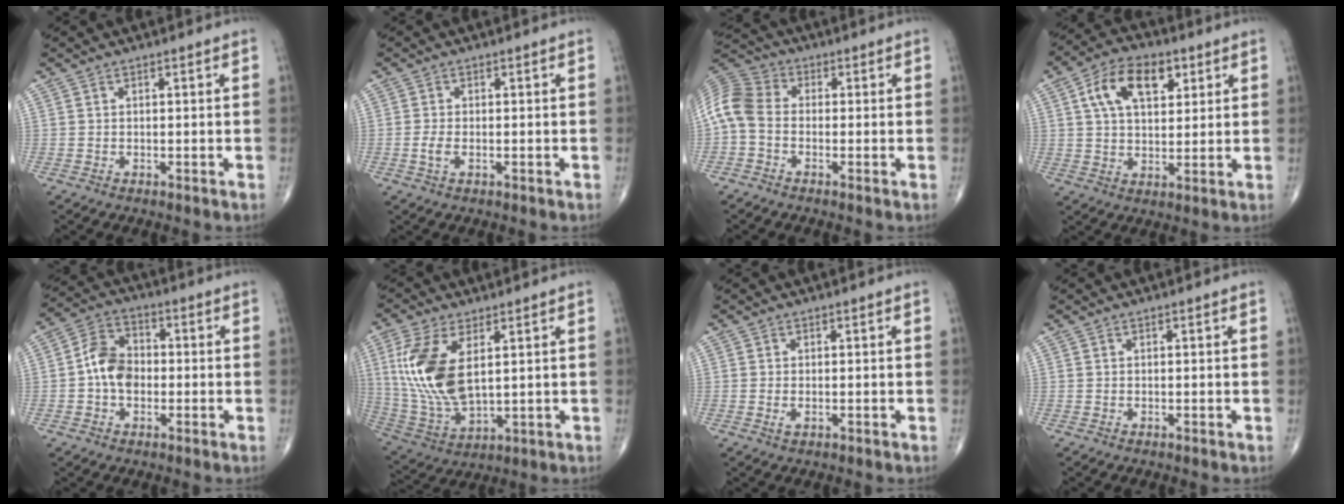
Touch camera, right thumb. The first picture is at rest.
{"total": 2.2, "force": [-0.5, 1.1, 1.8], "torque": [-0.044, 0.000, -0.012]}
{"total": 8.3, "force": [-1.0, 5.9, 5.8], "torque": [-0.117, 0.022, -0.039]}
{"total": 12.3, "force": [4.6, 7.1, 8.9], "torque": [-0.135, 0.001, 0.076]}
{"total": 8.0, "force": [-0.9, 5.8, 5.5], "torque": [-0.084, 0.025, -0.028]}
{"total": 15.2, "force": [3.5, 7.5, 12.8], "torque": [-0.273, -0.016, 0.082]}
{"total": 1.2, "force": [-0.2, 0.7, 1.0], "torque": [-0.021, -0.003, -0.004]}
{"total": 0.0}